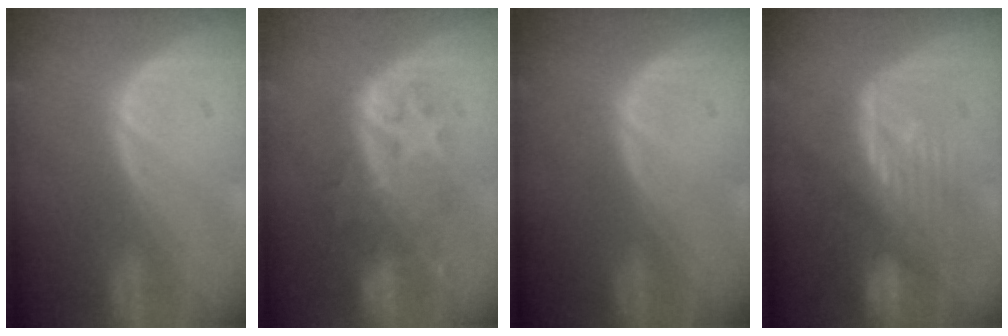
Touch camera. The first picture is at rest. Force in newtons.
{"total": 9.4, "press": 8.7, "slide": 3.7}
{"total": 0.0}
{"total": 10.2, "press": 9.0, "slide": 5.0}